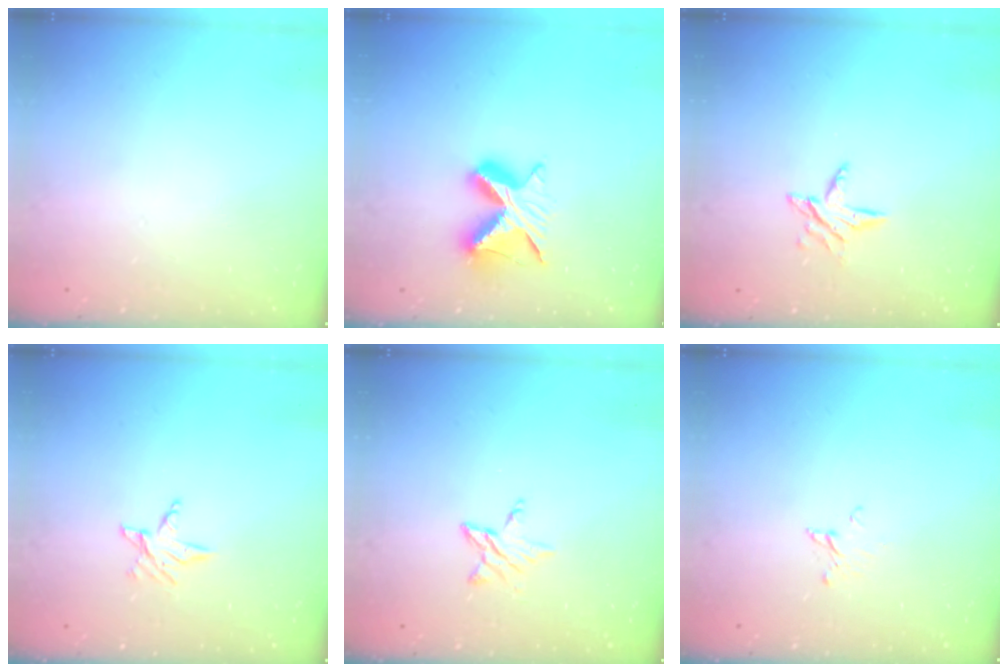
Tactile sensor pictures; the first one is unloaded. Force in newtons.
{"total": 9.2, "press": 9.1, "slide": 1.0}
{"total": 6.1, "press": 6.1, "slide": 0.7}
{"total": 3.6, "press": 3.6, "slide": 0.5}
{"total": 5.5, "press": 5.4, "slide": 0.5}
{"total": 2.0, "press": 2.0, "slide": 0.1}